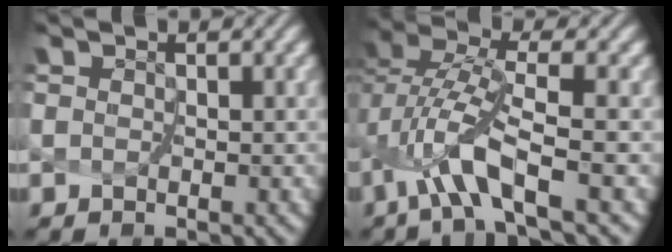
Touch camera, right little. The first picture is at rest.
{"total": 5.1, "force": [-2.6, 0.6, 4.4], "torque": [-0.097, 0.006, -0.051]}